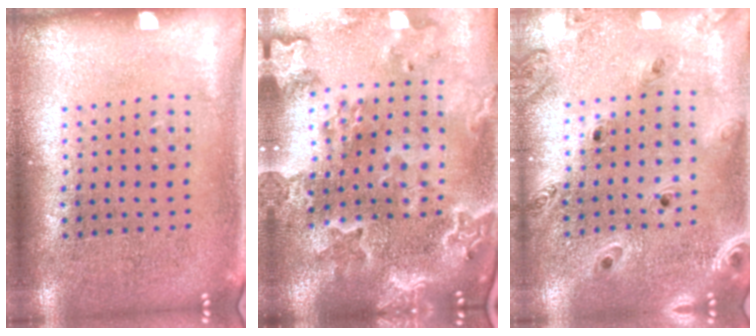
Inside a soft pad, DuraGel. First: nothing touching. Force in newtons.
{"total": 3.3, "press": 3.0, "slide": 1.3}
{"total": 1.3, "press": 1.3, "slide": 0.2}